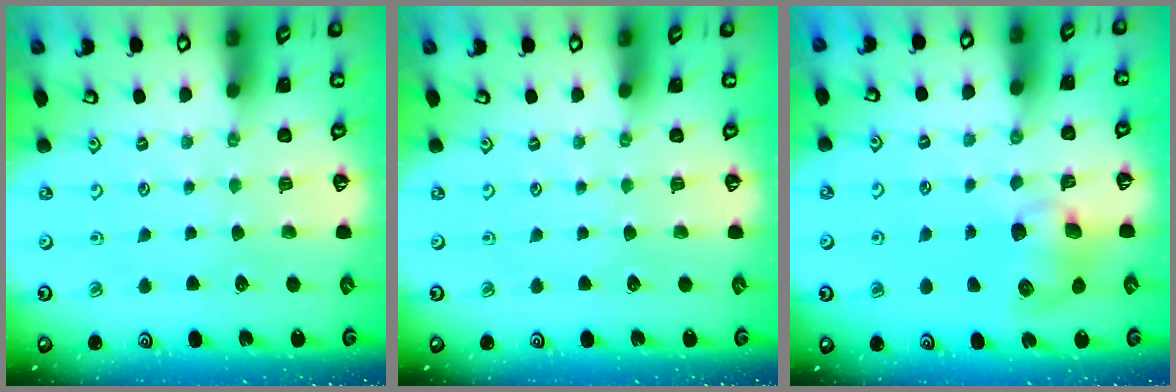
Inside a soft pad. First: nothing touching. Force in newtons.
{"total": 0.0}
{"total": 8.0, "press": 8.0, "slide": 1.0}